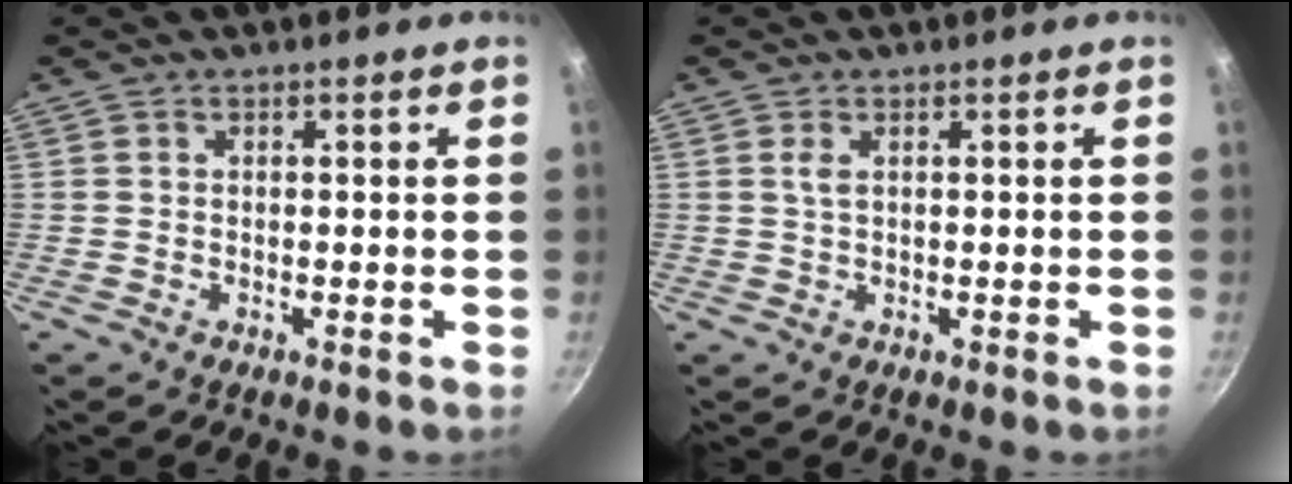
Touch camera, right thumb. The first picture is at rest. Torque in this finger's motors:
{"motor_torque": [0.87, 0.28, 0.60, -0.16, -0.02]}